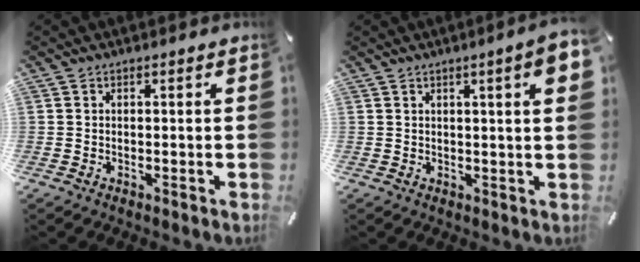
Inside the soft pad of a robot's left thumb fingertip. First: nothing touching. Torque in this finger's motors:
{"motor_torque": [-0.17, -0.08, -0.05, -0.07, 0.01]}